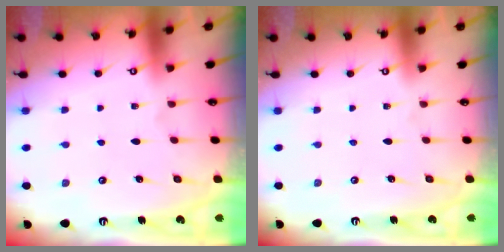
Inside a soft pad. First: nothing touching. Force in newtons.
{"total": 0.0}